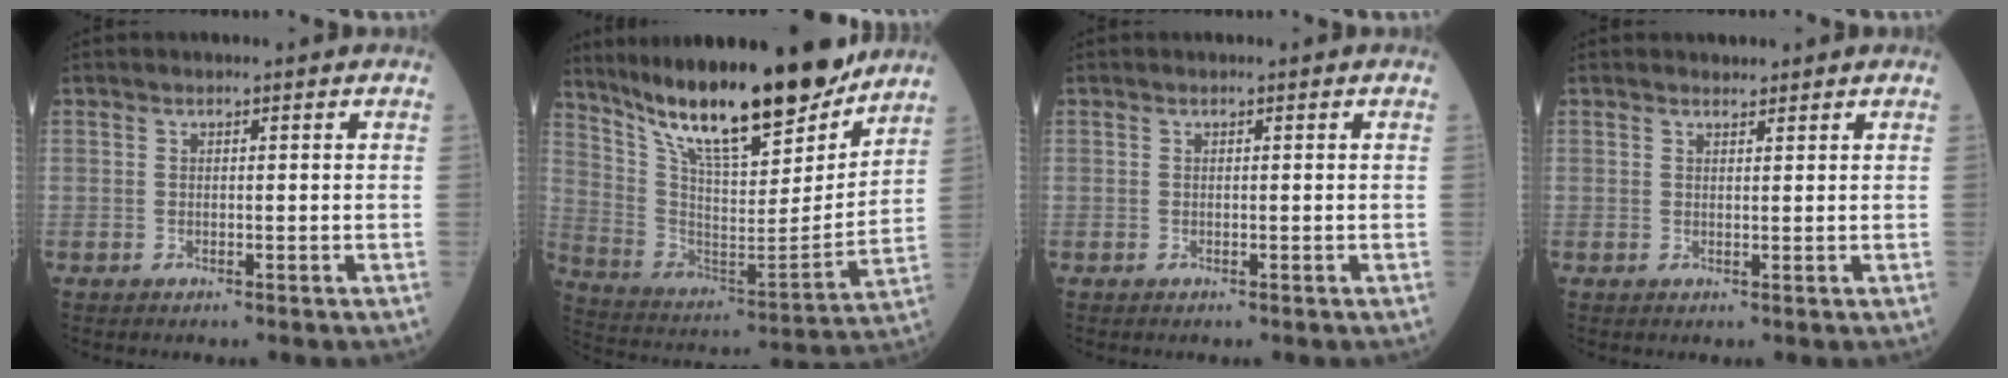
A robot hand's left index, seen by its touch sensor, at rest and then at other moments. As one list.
[{"total": 22.7, "force": [18.4, 4.4, 12.6], "torque": [-0.218, -0.023, 0.307]}, {"total": 0.0}, {"total": 1.2, "force": [1.1, 0.4, 0.1], "torque": [-0.009, 0.003, 0.017]}]